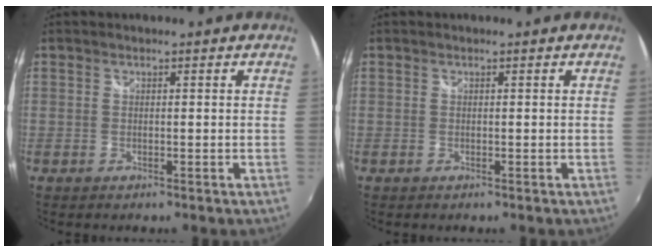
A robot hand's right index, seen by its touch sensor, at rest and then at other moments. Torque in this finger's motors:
{"motor_torque": [0.09, 0.07, -0.04, 0.00]}